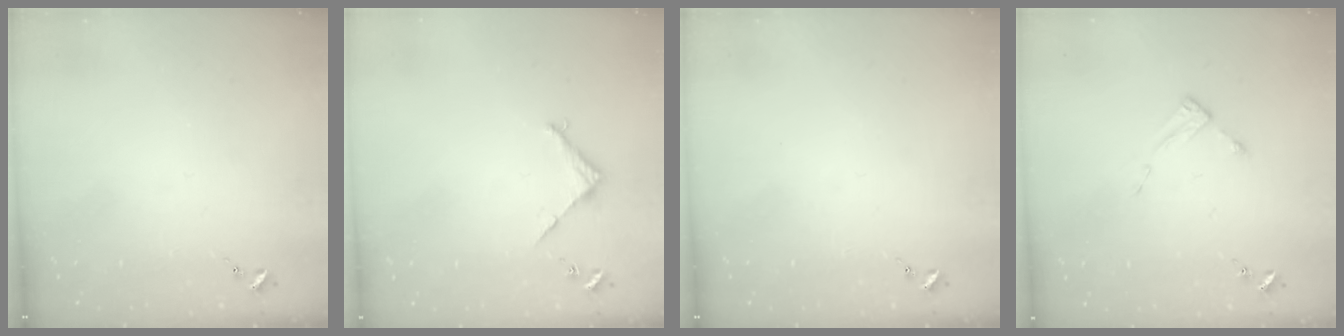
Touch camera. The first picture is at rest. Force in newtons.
{"total": 2.9, "press": 2.8, "slide": 0.2}
{"total": 0.0}
{"total": 2.6, "press": 2.6, "slide": 0.3}